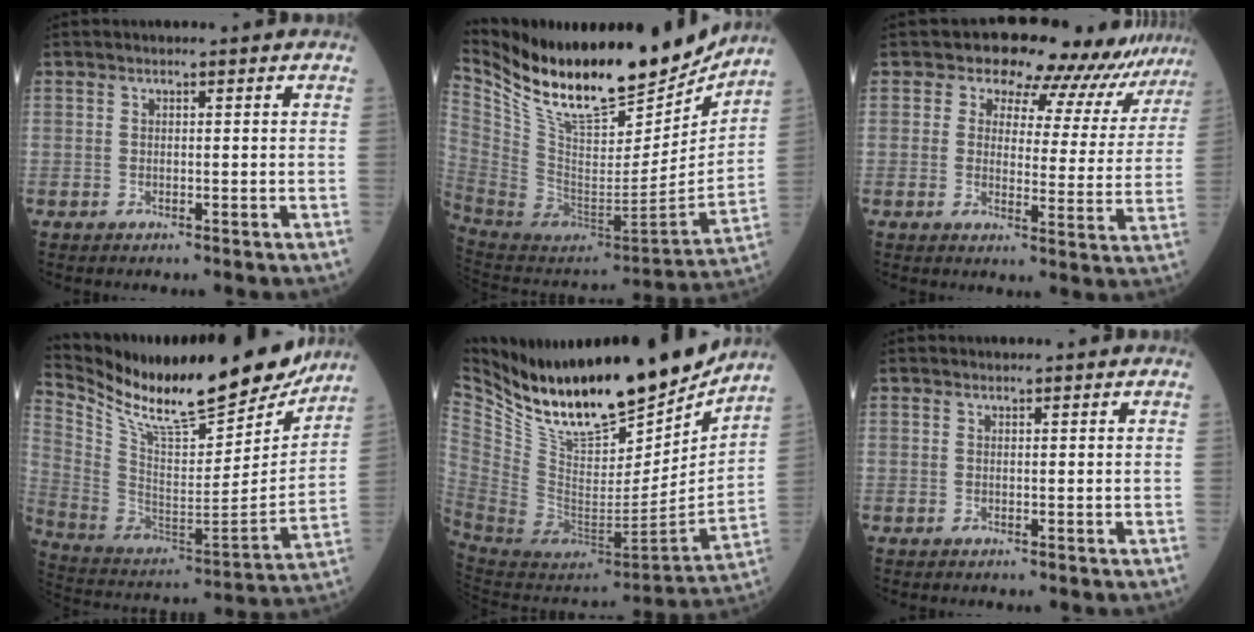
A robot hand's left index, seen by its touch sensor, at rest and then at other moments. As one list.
[{"total": 26.5, "force": [21.6, 7.4, 13.5], "torque": [-0.251, -0.030, 0.354]}, {"total": 13.1, "force": [12.2, 4.1, 2.6], "torque": [-0.010, -0.034, 0.113]}, {"total": 26.1, "force": [22.1, 5.1, 13.0], "torque": [-0.236, -0.044, 0.350]}, {"total": 25.6, "force": [21.1, 6.9, 12.8], "torque": [-0.229, -0.045, 0.353]}, {"total": 0.0}]